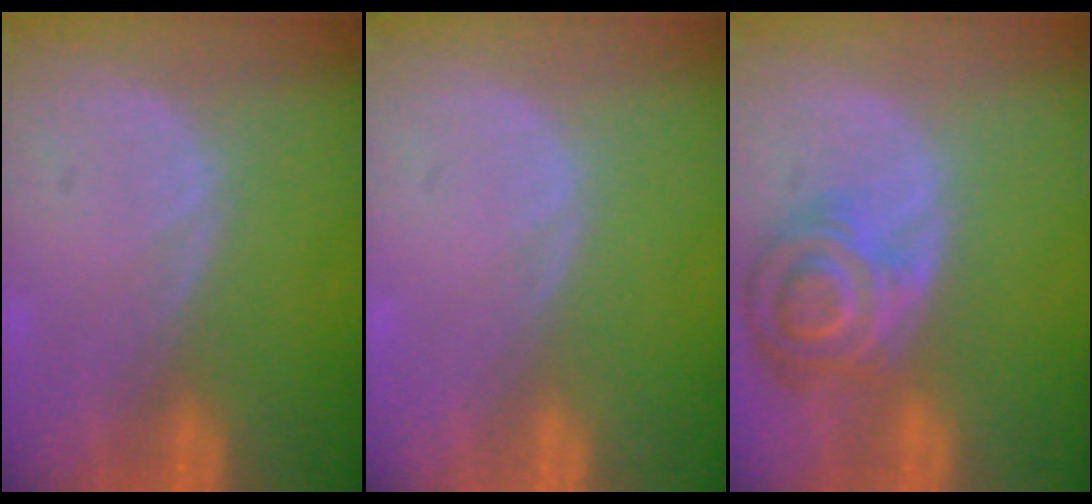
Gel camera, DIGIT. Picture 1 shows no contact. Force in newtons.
{"total": 0.0}
{"total": 8.2, "press": 7.3, "slide": 3.8}